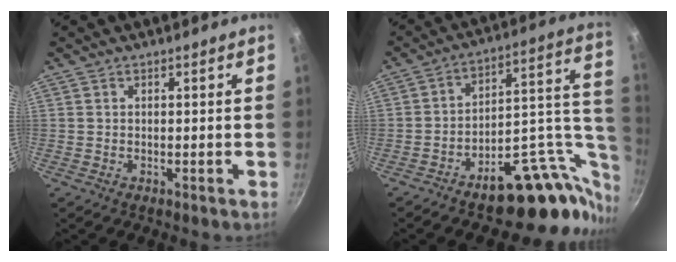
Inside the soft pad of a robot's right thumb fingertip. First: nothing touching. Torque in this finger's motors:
{"motor_torque": [2.41, -0.05, -0.15, -0.20, 0.24]}